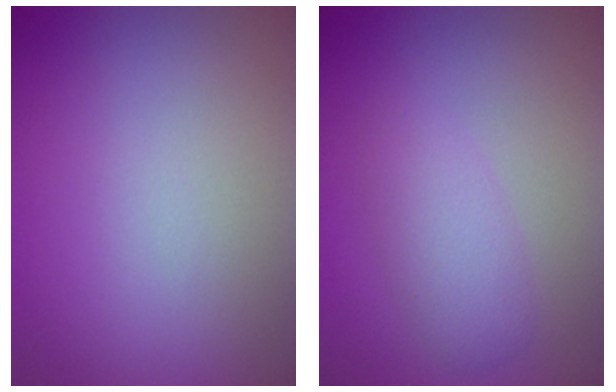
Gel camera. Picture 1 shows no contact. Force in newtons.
{"total": 2.5, "press": 2.5, "slide": 0.0}